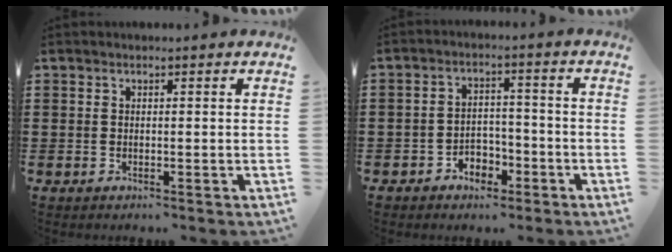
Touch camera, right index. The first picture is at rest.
{"total": 3.4, "force": [-2.5, 2.1, 0.9], "torque": [-0.022, 0.011, -0.052]}